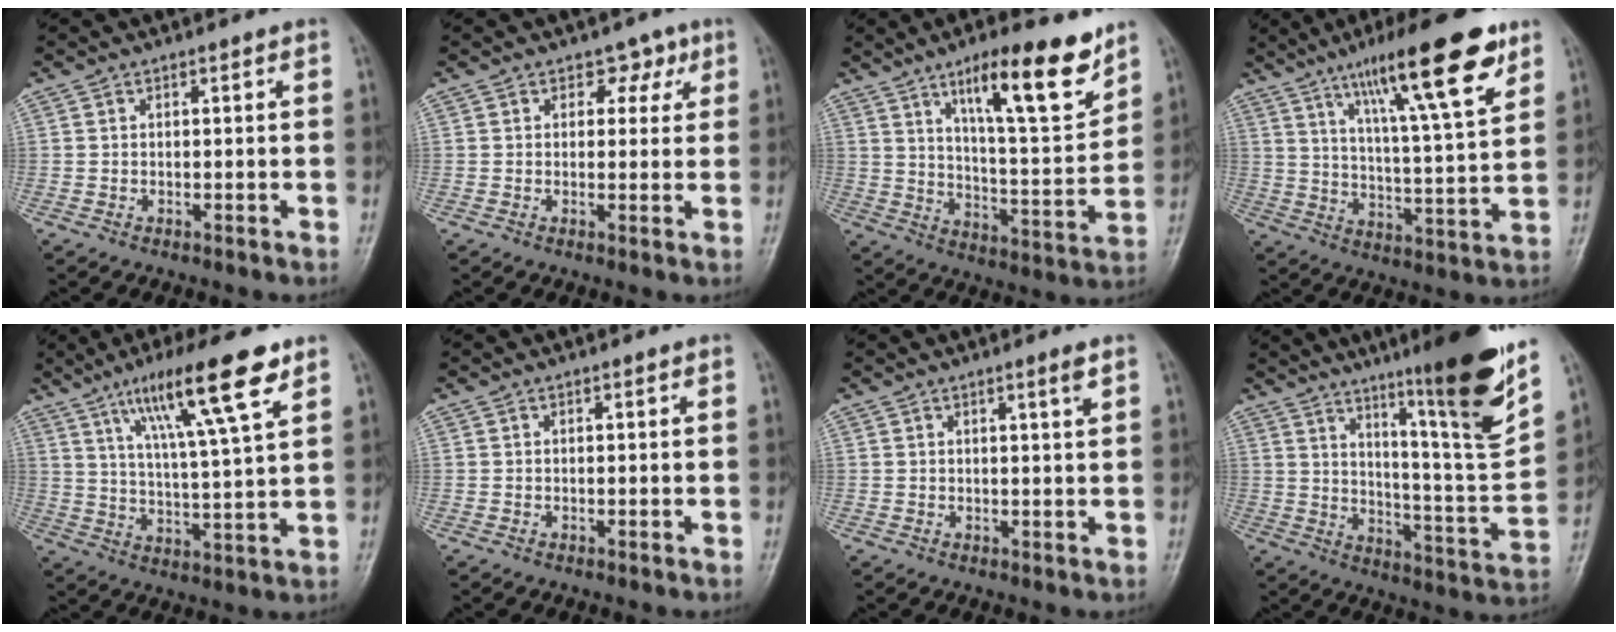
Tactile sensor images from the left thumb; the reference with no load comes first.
{"total": 3.5, "force": [1.8, 2.6, 1.4], "torque": [0.010, -0.006, 0.019]}
{"total": 16.5, "force": [10.4, 3.8, 12.3], "torque": [-0.165, -0.063, 0.173]}
{"total": 19.4, "force": [11.6, 3.5, 15.2], "torque": [-0.219, -0.045, 0.185]}
{"total": 15.7, "force": [8.8, 1.9, 12.8], "torque": [-0.215, -0.027, 0.150]}
{"total": 0.0}
{"total": 1.9, "force": [1.1, -0.2, 1.6], "torque": [-0.025, -0.009, 0.019]}
{"total": 20.0, "force": [12.3, 1.3, 15.7], "torque": [-0.201, -0.072, 0.193]}